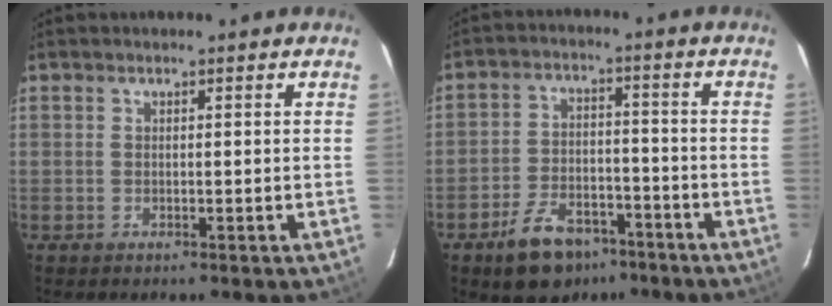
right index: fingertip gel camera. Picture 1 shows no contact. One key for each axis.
{"total": 11.6, "fx": -7.9, "fy": 6.5, "fz": 5.6, "tx": -0.126, "ty": 0.016, "tz": -0.114}